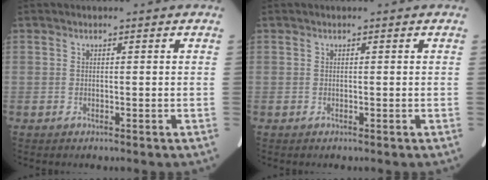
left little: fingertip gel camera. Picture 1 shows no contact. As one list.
[{"total": 0.0}]